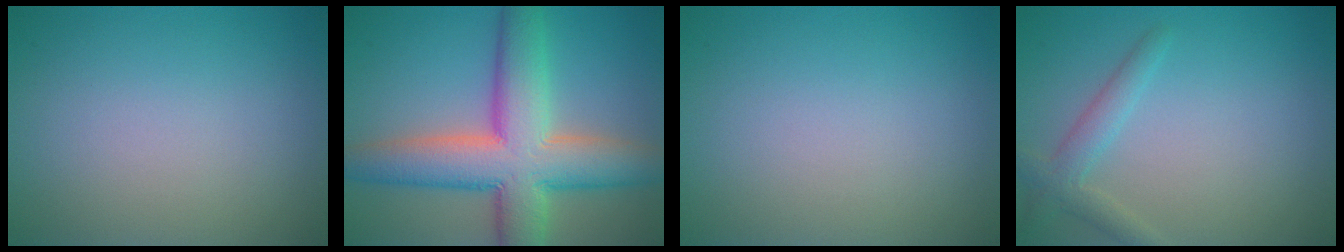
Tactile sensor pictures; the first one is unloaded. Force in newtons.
{"total": 10.5, "press": 10.5, "slide": 0.6}
{"total": 0.0}
{"total": 2.4, "press": 2.3, "slide": 0.1}